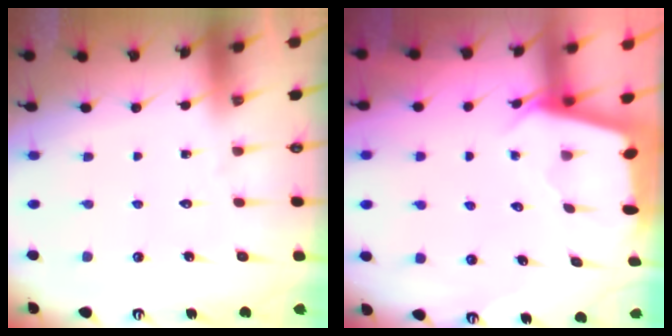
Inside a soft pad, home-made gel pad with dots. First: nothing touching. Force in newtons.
{"total": 2.1, "press": 2.1, "slide": 0.3}